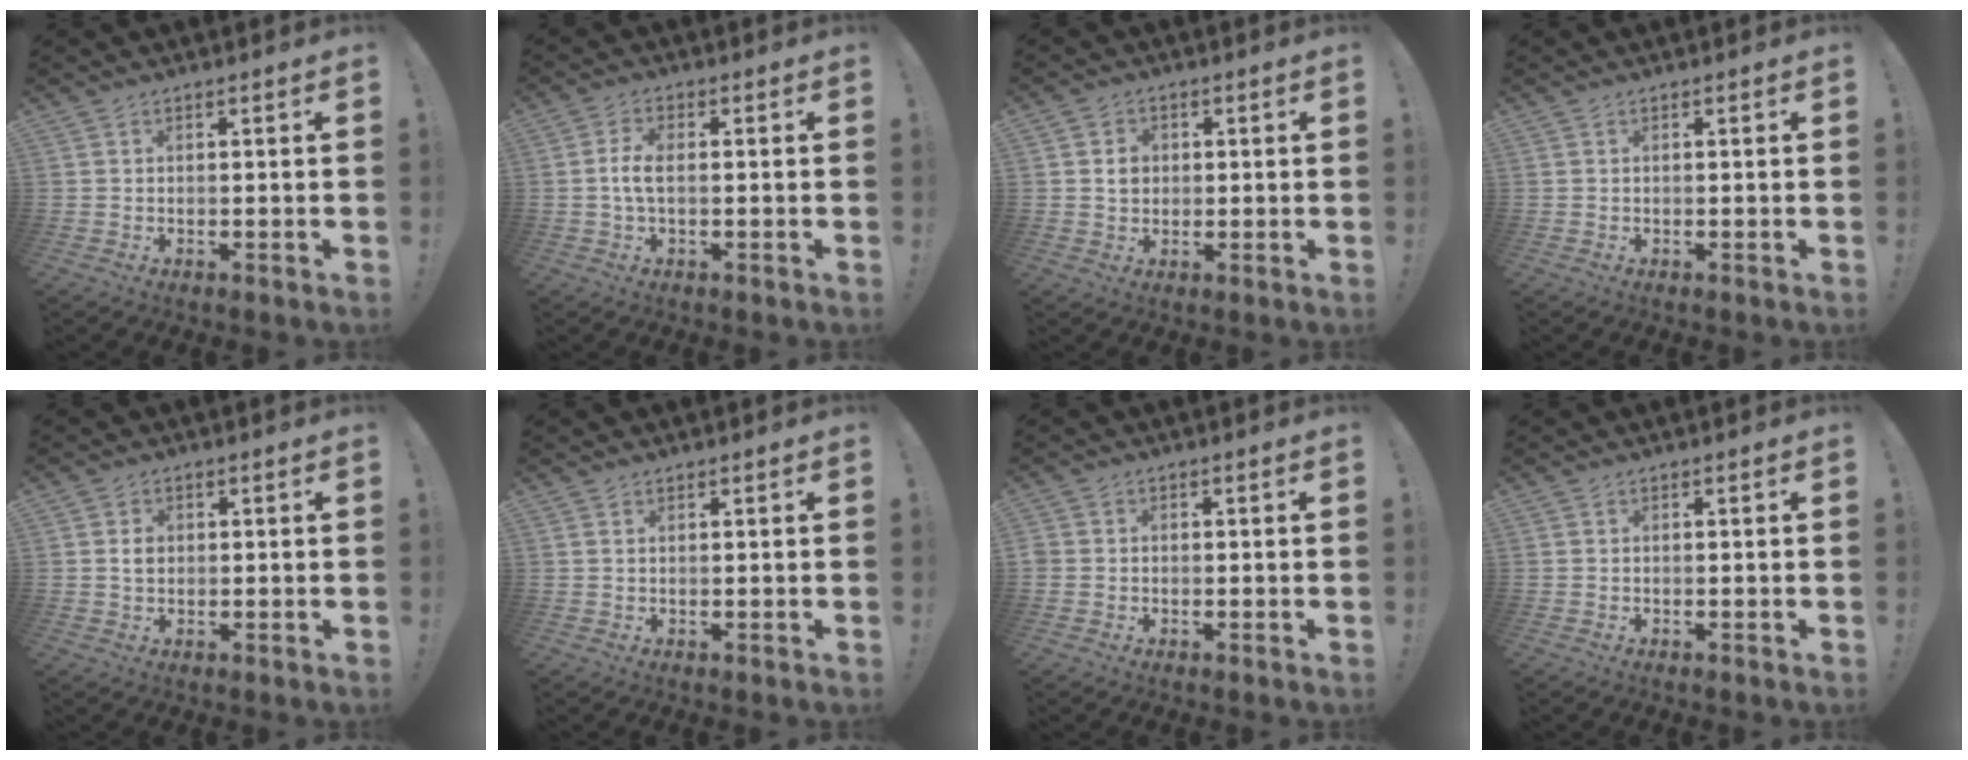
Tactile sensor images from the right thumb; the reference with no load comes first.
{"total": 4.8, "force": [-0.1, 2.2, 4.3], "torque": [-0.090, 0.004, -0.004]}
{"total": 4.5, "force": [0.6, 4.1, 1.7], "torque": [-0.014, 0.000, 0.008]}
{"total": 0.0}
{"total": 2.5, "force": [0.3, 2.1, 1.3], "torque": [-0.009, -0.003, 0.002]}
{"total": 0.7, "force": [0.5, 0.4, 0.3], "torque": [-0.002, -0.002, 0.010]}
{"total": 1.9, "force": [-0.5, 1.6, 0.8], "torque": [-0.014, 0.007, -0.007]}
{"total": 0.0}